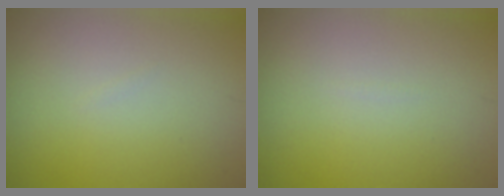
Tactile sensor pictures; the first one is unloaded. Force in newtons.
{"total": 0.0}